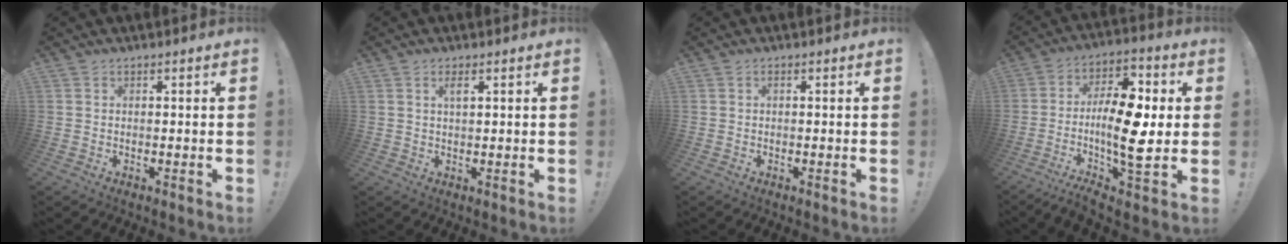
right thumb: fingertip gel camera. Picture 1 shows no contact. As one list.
[{"total": 2.1, "force": [1.0, 0.6, 1.8], "torque": [-0.030, -0.002, 0.013]}, {"total": 0.7, "force": [-0.2, -0.1, 0.6], "torque": [-0.013, 0.000, -0.003]}, {"total": 15.9, "force": [-1.2, 5.2, 15.0], "torque": [-0.272, -0.002, -0.029]}]